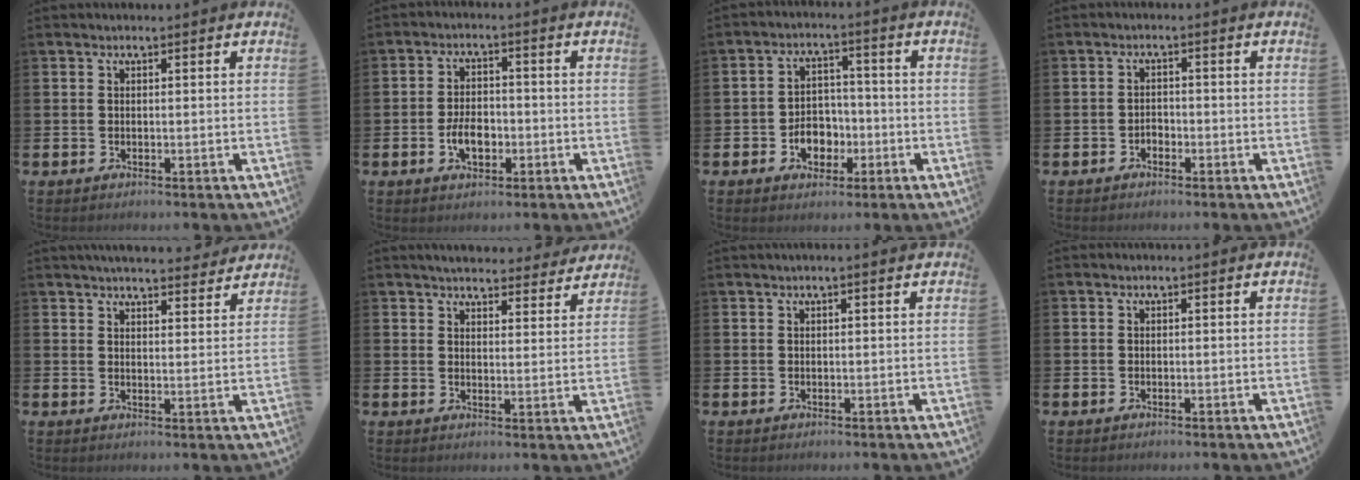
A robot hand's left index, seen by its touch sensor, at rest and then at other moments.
{"total": 4.4, "force": [-1.4, 2.7, 3.3], "torque": [-0.050, 0.003, -0.027]}
{"total": 4.9, "force": [-1.8, 3.9, 2.3], "torque": [-0.033, 0.003, -0.042]}
{"total": 1.4, "force": [-1.0, 1.0, 0.3], "torque": [-0.009, 0.002, -0.022]}
{"total": 4.7, "force": [4.7, 0.4, 0.5], "torque": [-0.007, -0.029, 0.082]}
{"total": 4.6, "force": [4.5, 0.8, 0.4], "torque": [-0.014, -0.028, 0.079]}
{"total": 0.5, "force": [0.3, -0.1, 0.4], "torque": [0.001, -0.003, 0.004]}
{"total": 0.0}